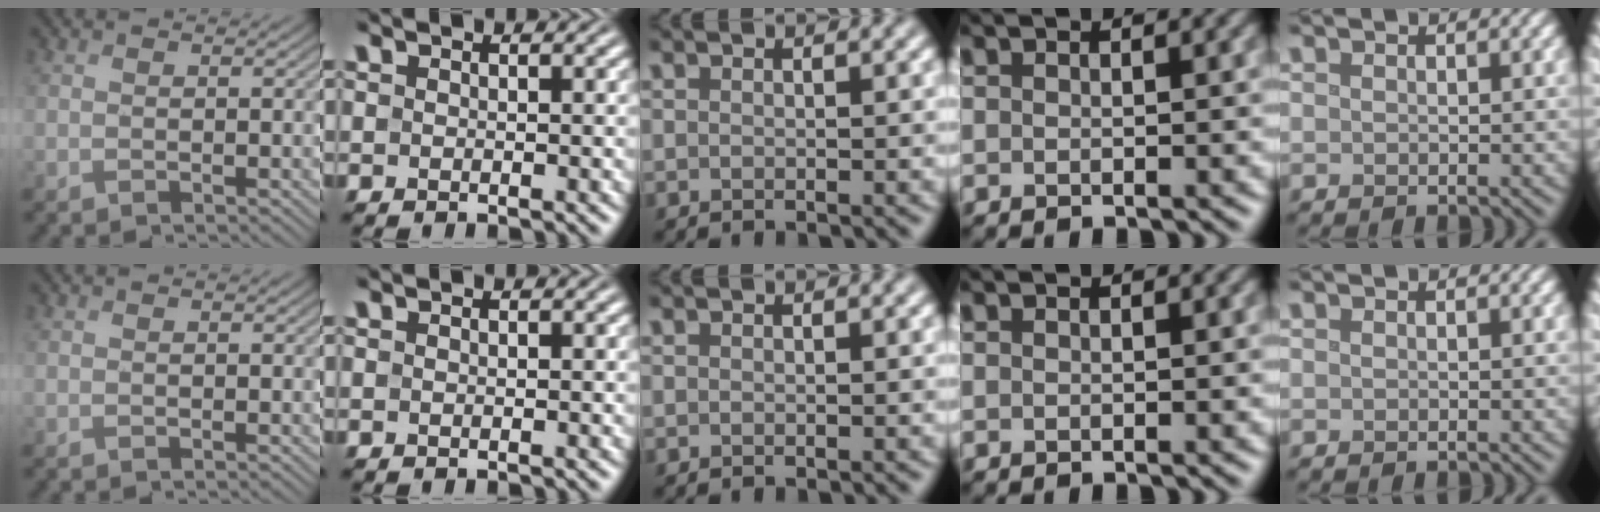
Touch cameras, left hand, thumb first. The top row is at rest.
{}